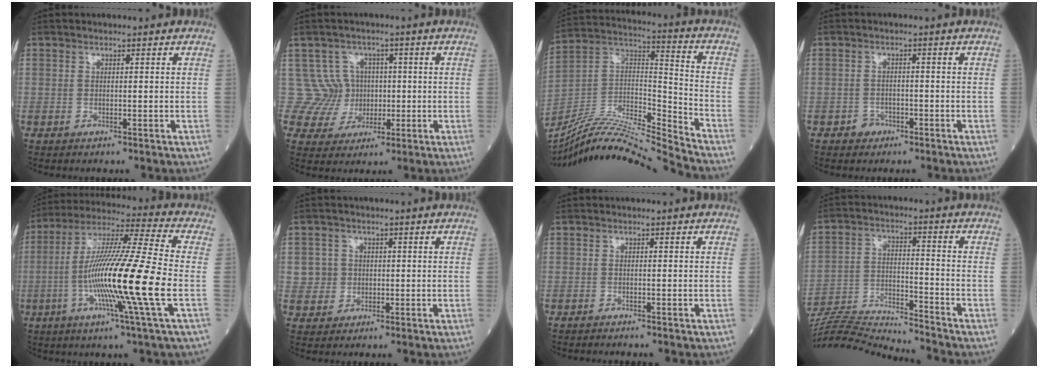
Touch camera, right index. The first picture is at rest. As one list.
[{"total": 6.5, "force": [1.0, 6.4, -0.4], "torque": [0.018, 0.021, 0.028]}, {"total": 19.4, "force": [-18.3, -1.8, 6.2], "torque": [-0.117, 0.022, -0.327]}, {"total": 1.9, "force": [-1.2, 1.4, 0.4], "torque": [-0.004, 0.007, -0.020]}, {"total": 18.3, "force": [-4.1, -1.8, 17.7], "torque": [-0.331, -0.014, -0.090]}, {"total": 3.3, "force": [0.3, 3.3, 0.0], "torque": [0.009, 0.009, 0.010]}, {"total": 1.5, "force": [-1.4, -0.2, 0.5], "torque": [-0.007, 0.001, -0.020]}, {"total": 14.1, "force": [-13.9, -1.7, 2.3], "torque": [-0.044, 0.010, -0.246]}]